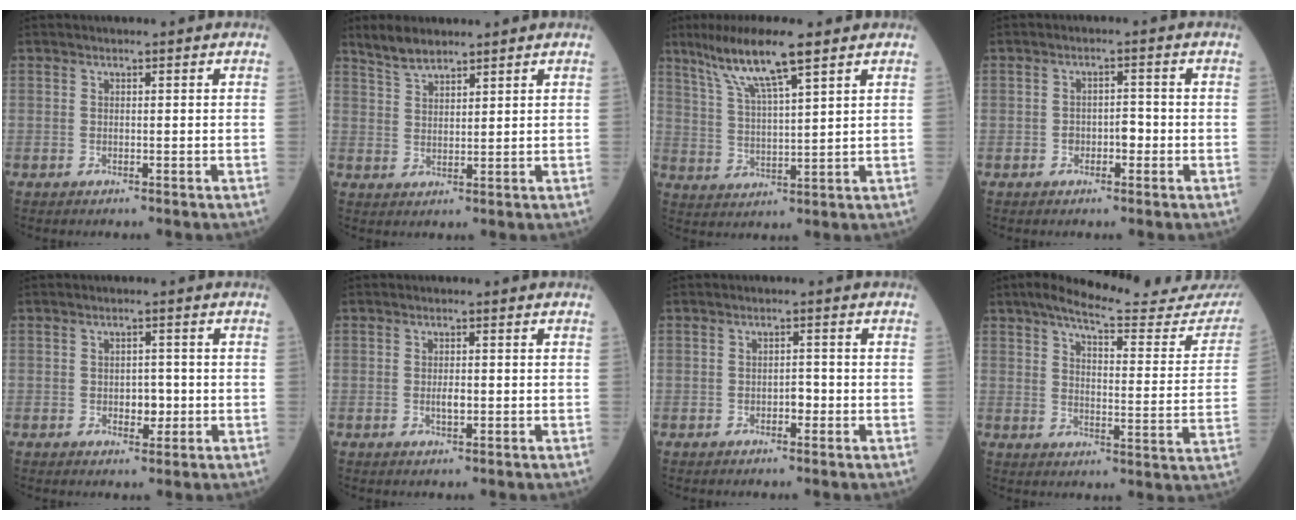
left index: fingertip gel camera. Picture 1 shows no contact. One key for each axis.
{"total": 4.2, "fx": 3.8, "fy": 1.0, "fz": 1.5, "tx": -0.039, "ty": 0.011, "tz": 0.077}
{"total": 9.9, "fx": 6.7, "fy": 0.3, "fz": 7.2, "tx": -0.140, "ty": 0.012, "tz": 0.124}
{"total": 2.5, "fx": -0.9, "fy": 1.4, "fz": 1.9, "tx": -0.026, "ty": 0.011, "tz": -0.014}
{"total": 2.8, "fx": -0.6, "fy": 1.8, "fz": 2.1, "tx": -0.026, "ty": 0.004, "tz": -0.005}
{"total": 1.7, "fx": -0.3, "fy": 0.7, "fz": 1.5, "tx": -0.030, "ty": 0.001, "tz": -0.005}
{"total": 1.7, "fx": -0.7, "fy": 0.9, "fz": 1.2, "tx": -0.014, "ty": 0.005, "tz": -0.013}
{"total": 21.4, "fx": 19.7, "fy": 2.4, "fz": 8.0, "tx": -0.108, "ty": -0.057, "tz": 0.236}